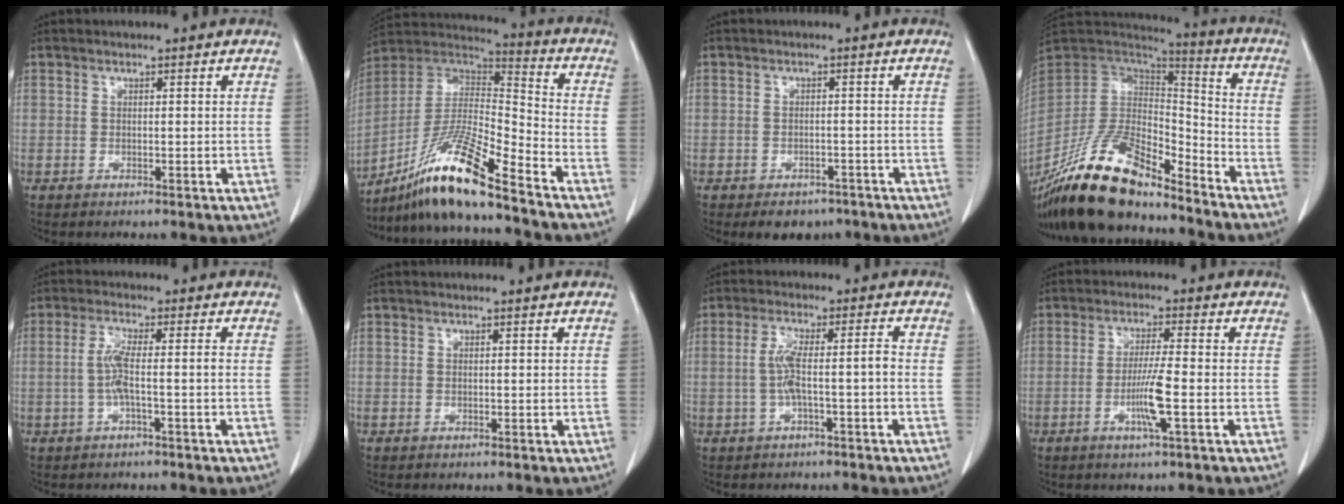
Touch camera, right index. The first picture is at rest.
{"total": 15.8, "force": [-11.8, 0.0, 10.5], "torque": [-0.201, 0.003, -0.219]}
{"total": 4.5, "force": [-3.4, 2.7, 1.3], "torque": [-0.008, 0.006, -0.042]}
{"total": 20.3, "force": [-16.2, 6.0, 10.7], "torque": [-0.221, 0.001, -0.301]}
{"total": 4.0, "force": [-0.9, -0.1, 3.9], "torque": [-0.083, 0.007, -0.017]}
{"total": 0.0}
{"total": 5.2, "force": [-1.1, 0.2, 5.1], "torque": [-0.106, 0.019, -0.016]}
{"total": 5.9, "force": [-1.8, -0.3, 5.6], "torque": [-0.107, -0.009, -0.035]}